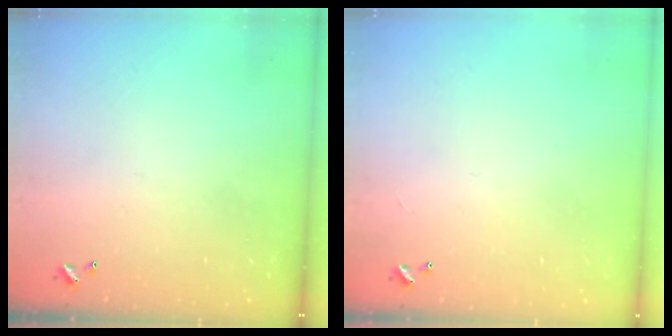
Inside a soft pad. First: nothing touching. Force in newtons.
{"total": 2.8, "press": 2.8, "slide": 0.3}